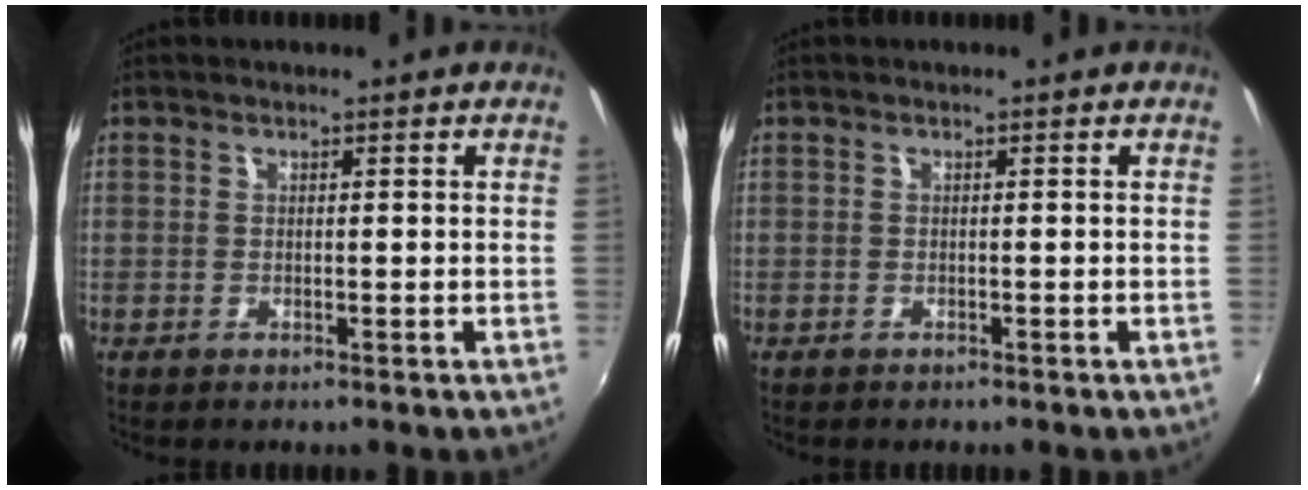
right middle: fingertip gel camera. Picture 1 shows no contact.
{"total": 0.9, "force": [-0.8, 0.3, 0.2], "torque": [-0.003, -0.005, -0.010]}